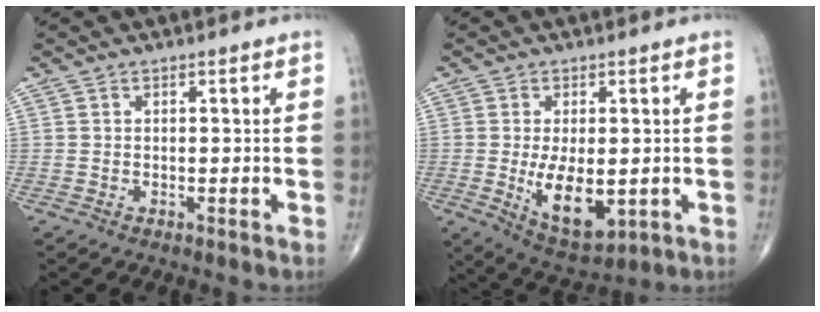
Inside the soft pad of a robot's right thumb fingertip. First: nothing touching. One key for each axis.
{"total": 10.0, "fx": -1.4, "fy": 4.9, "fz": 8.6, "tx": -0.131, "ty": -0.020, "tz": -0.006}